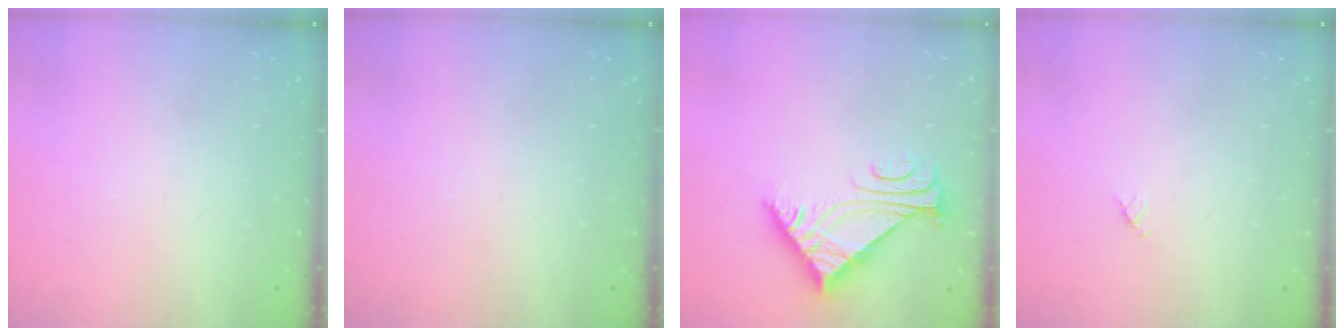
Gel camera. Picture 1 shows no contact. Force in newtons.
{"total": 0.0}
{"total": 7.0, "press": 7.0, "slide": 0.3}
{"total": 2.9, "press": 2.9, "slide": 0.3}